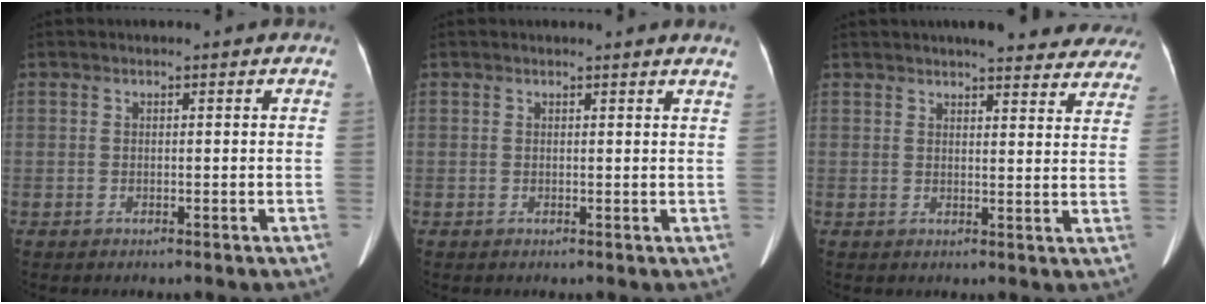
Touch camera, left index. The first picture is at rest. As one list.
[{"total": 2.8, "force": [2.7, -0.3, 0.7], "torque": [-0.013, -0.009, 0.016]}, {"total": 17.7, "force": [15.9, 4.0, 6.6], "torque": [-0.061, -0.006, 0.173]}]